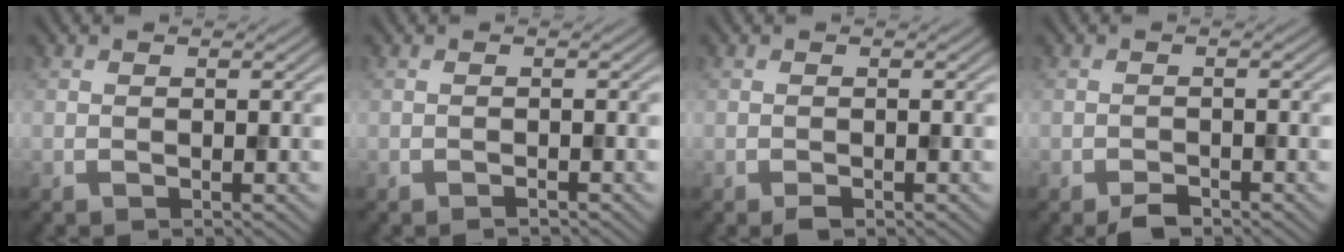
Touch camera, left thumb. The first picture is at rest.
{"total": 0.6, "force": [-0.6, 0.1, 0.2], "torque": [-0.001, 0.001, -0.010]}
{"total": 0.9, "force": [-0.6, 0.3, 0.5], "torque": [-0.006, -0.001, -0.010]}
{"total": 1.9, "force": [-1.5, 0.7, 0.9], "torque": [-0.014, -0.002, -0.030]}